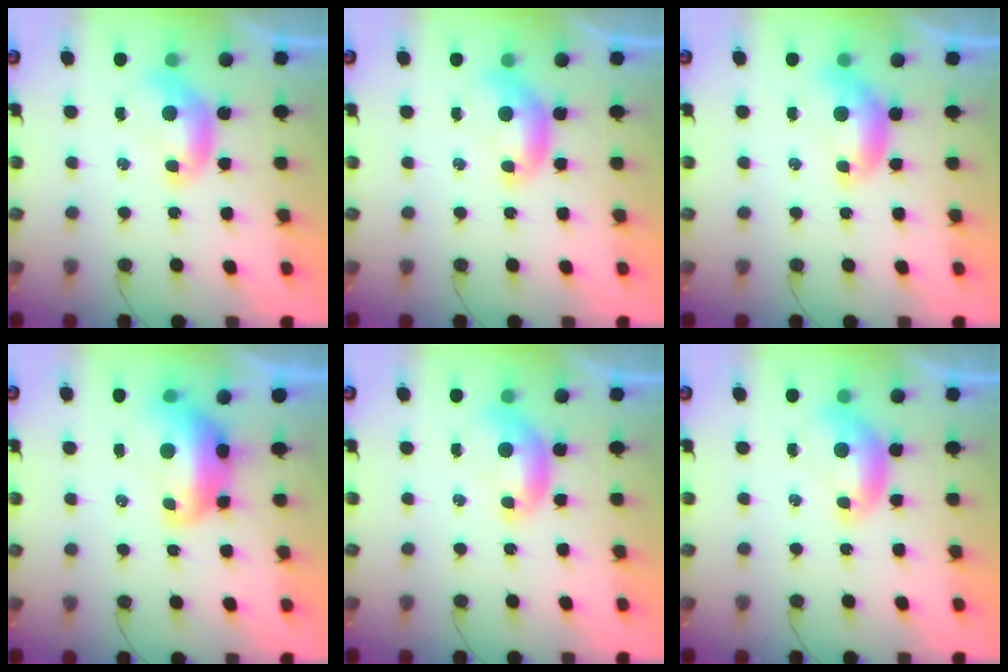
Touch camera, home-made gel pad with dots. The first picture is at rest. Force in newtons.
{"total": 0.0}
{"total": 0.0}
{"total": 3.9, "press": 3.9, "slide": 0.8}
{"total": 0.0}
{"total": 0.0}